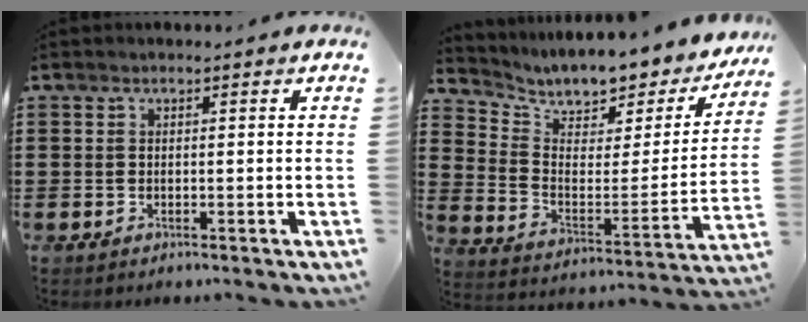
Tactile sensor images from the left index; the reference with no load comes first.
{"total": 7.3, "force": [6.8, 2.2, 1.8], "torque": [-0.061, -0.056, 0.112]}